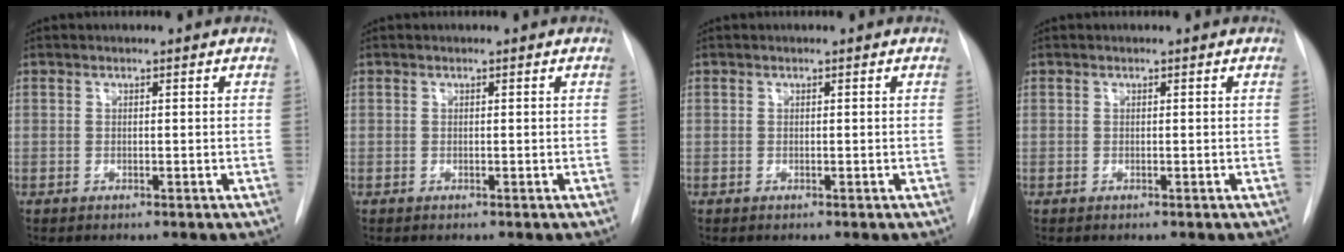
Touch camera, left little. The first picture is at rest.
{"total": 0.0}
{"total": 0.0}
{"total": 0.0}